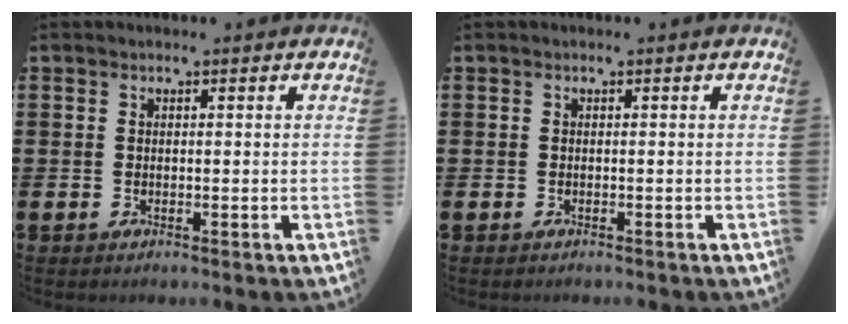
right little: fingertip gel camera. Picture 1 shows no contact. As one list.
[{"total": 0.0}]